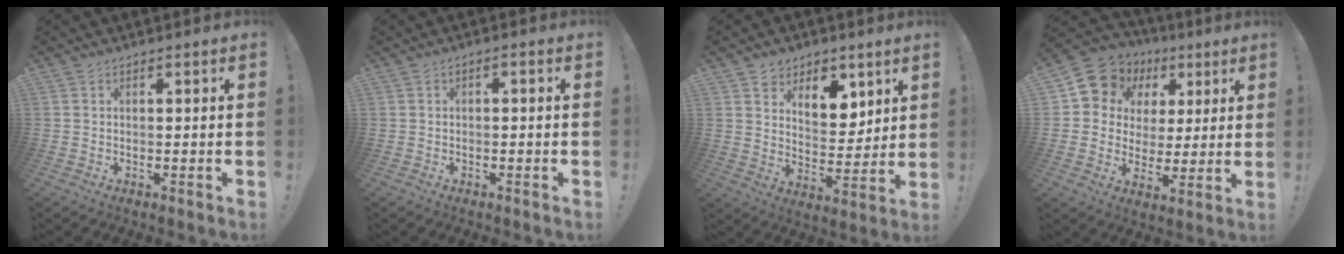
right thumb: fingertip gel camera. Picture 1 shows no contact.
{"total": 1.4, "force": [-1.1, 0.2, 0.7], "torque": [-0.016, 0.007, -0.020]}
{"total": 9.5, "force": [6.4, 6.3, 3.1], "torque": [-0.037, -0.048, 0.121]}
{"total": 11.7, "force": [5.6, 9.7, 3.4], "torque": [-0.050, -0.038, 0.114]}